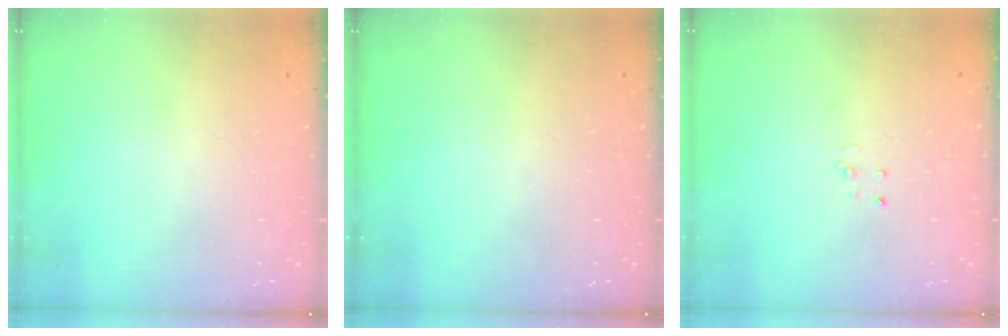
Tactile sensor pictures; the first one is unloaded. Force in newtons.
{"total": 0.0}
{"total": 2.6, "press": 2.6, "slide": 0.2}